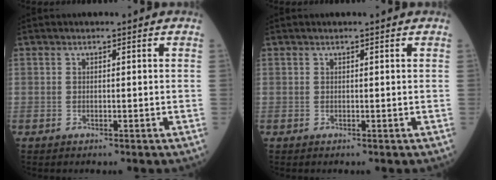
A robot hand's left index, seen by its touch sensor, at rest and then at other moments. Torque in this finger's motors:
{"motor_torque": [-0.20, -0.14, 0.00, 0.02]}